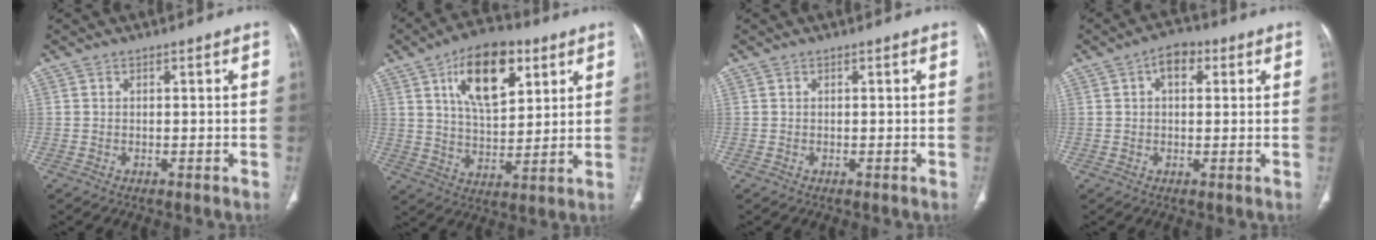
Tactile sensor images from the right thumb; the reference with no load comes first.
{"total": 16.0, "force": [7.1, 8.1, 11.8], "torque": [-0.159, -0.022, 0.120]}
{"total": 0.0}
{"total": 4.8, "force": [1.7, 2.9, 3.4], "torque": [-0.038, 0.008, 0.019]}